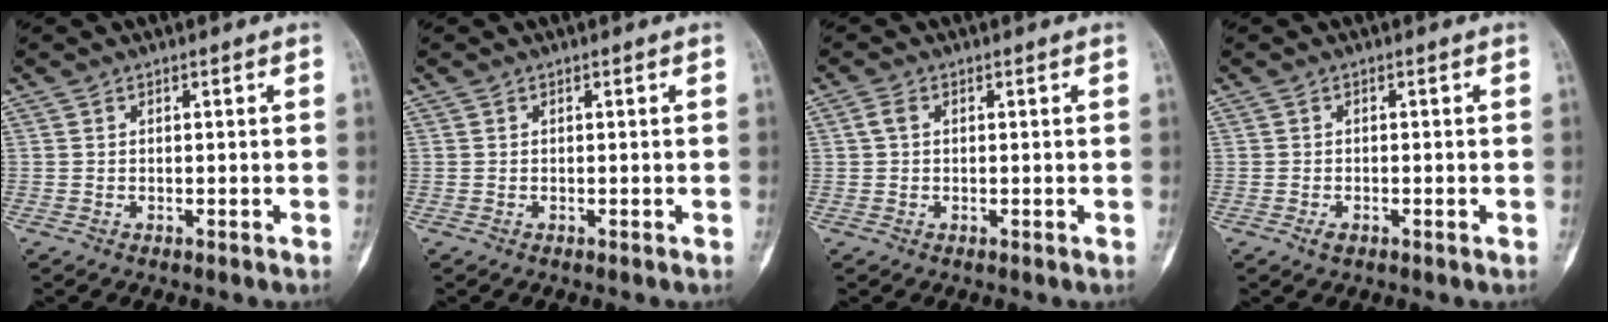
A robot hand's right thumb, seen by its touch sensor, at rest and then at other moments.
{"total": 0.0}
{"total": 1.6, "force": [0.4, 1.1, 1.1], "torque": [-0.023, 0.006, 0.007]}
{"total": 1.3, "force": [-0.7, 0.7, 0.8], "torque": [-0.017, 0.000, -0.013]}